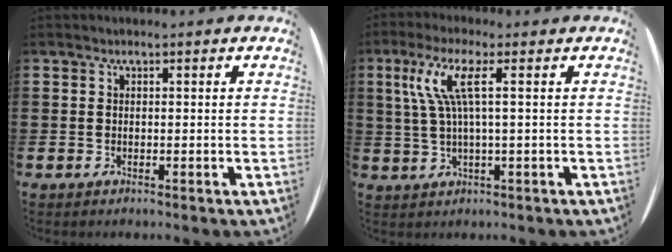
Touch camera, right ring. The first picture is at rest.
{"total": 5.8, "force": [1.7, 0.6, 5.5], "torque": [-0.119, -0.004, 0.024]}